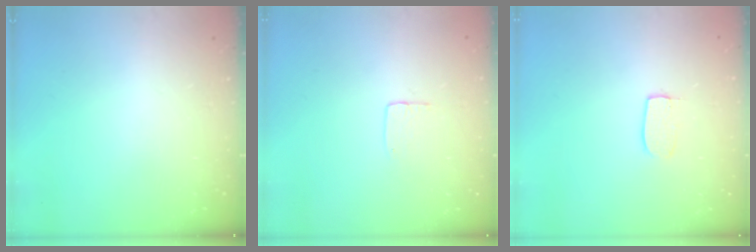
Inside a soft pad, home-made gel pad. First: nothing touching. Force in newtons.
{"total": 3.9, "press": 3.9, "slide": 0.3}
{"total": 5.5, "press": 5.5, "slide": 0.1}